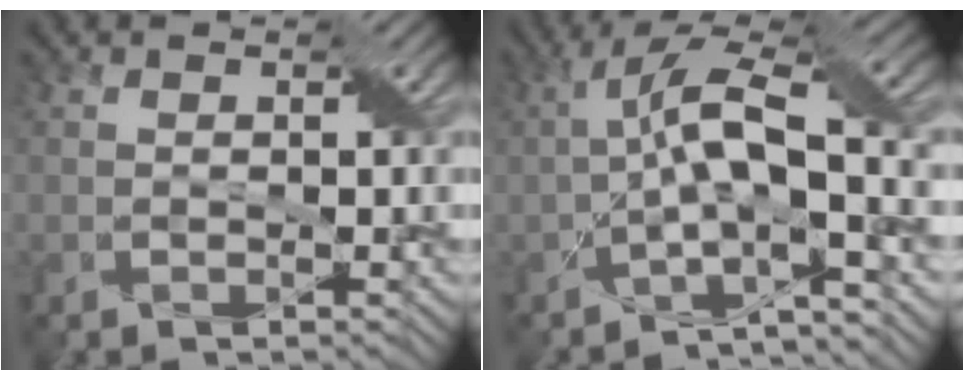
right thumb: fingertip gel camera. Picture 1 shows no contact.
{"total": 10.4, "force": [-2.1, 3.1, 9.7], "torque": [-0.177, 0.009, -0.048]}